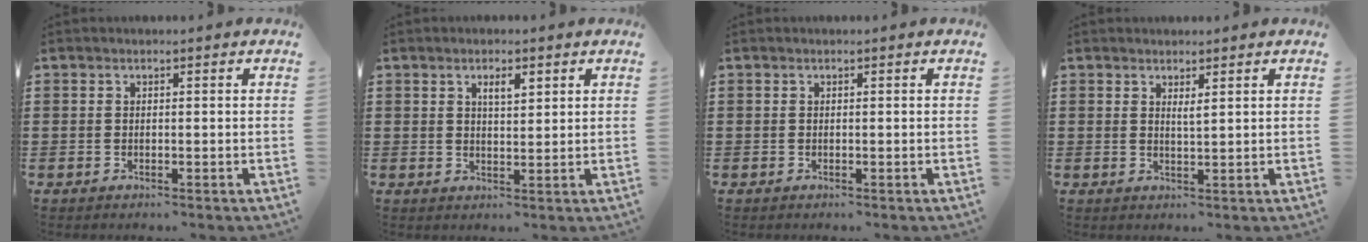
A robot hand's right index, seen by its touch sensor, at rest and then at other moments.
{"total": 2.5, "force": [1.2, 0.9, 2.0], "torque": [-0.033, 0.002, 0.018]}
{"total": 0.0}
{"total": 1.3, "force": [1.0, 0.1, 0.8], "torque": [-0.018, 0.001, 0.018]}